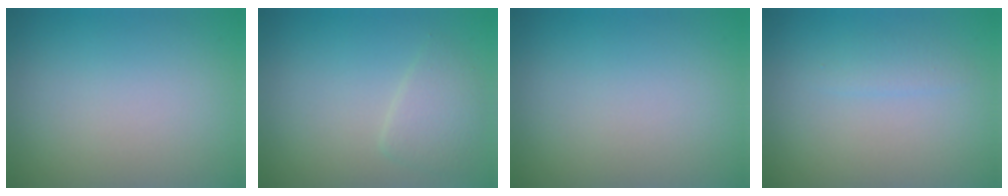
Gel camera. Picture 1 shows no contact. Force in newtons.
{"total": 2.3, "press": 2.3, "slide": 0.1}
{"total": 0.0}
{"total": 1.2, "press": 1.2, "slide": 0.1}